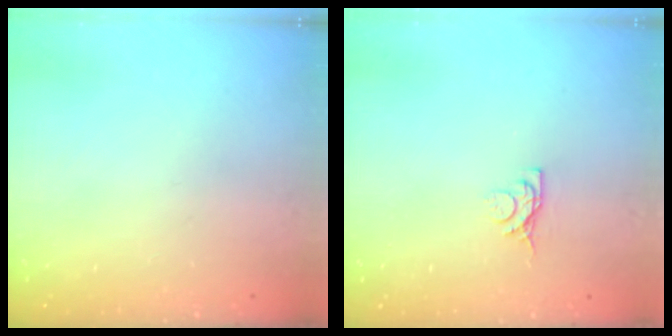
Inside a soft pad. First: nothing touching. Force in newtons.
{"total": 4.6, "press": 4.6, "slide": 0.8}